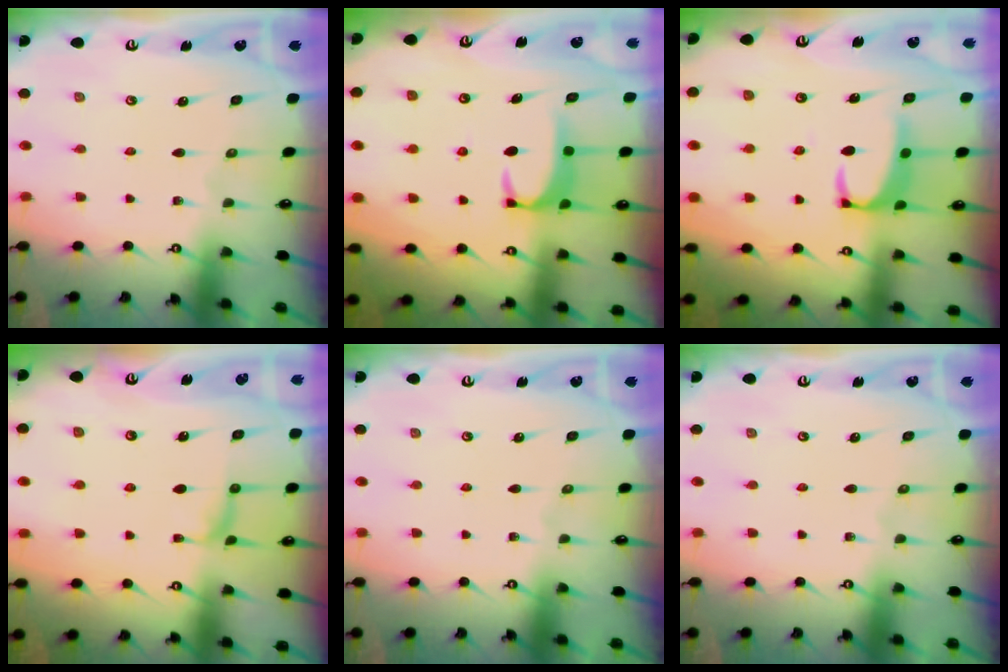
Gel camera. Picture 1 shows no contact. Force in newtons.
{"total": 2.3, "press": 2.3, "slide": 0.6}
{"total": 2.7, "press": 2.5, "slide": 1.0}
{"total": 1.7, "press": 1.7, "slide": 0.4}
{"total": 0.0}
{"total": 0.0}